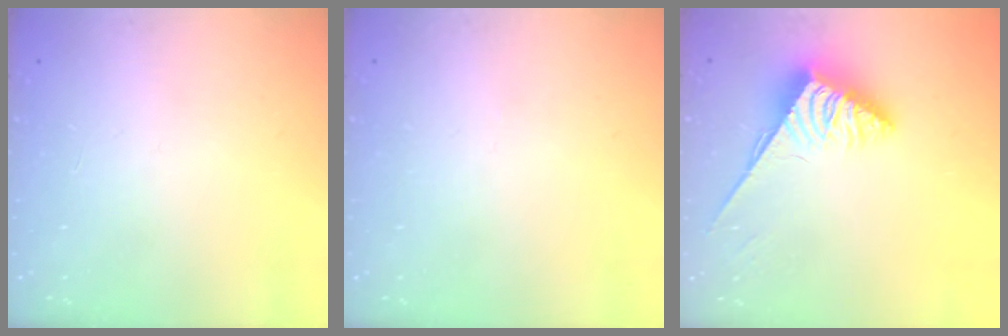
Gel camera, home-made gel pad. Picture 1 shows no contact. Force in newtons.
{"total": 0.0}
{"total": 3.8, "press": 3.8, "slide": 0.6}